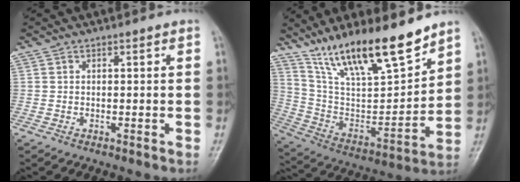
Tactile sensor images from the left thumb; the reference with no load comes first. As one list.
[{"total": 20.6, "force": [15.2, 5.2, 12.9], "torque": [-0.192, -0.071, 0.281]}]